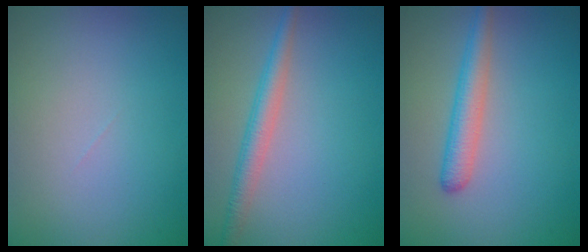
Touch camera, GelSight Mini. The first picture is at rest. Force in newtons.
{"total": 2.8, "press": 2.8, "slide": 0.1}
{"total": 2.9, "press": 2.9, "slide": 0.1}